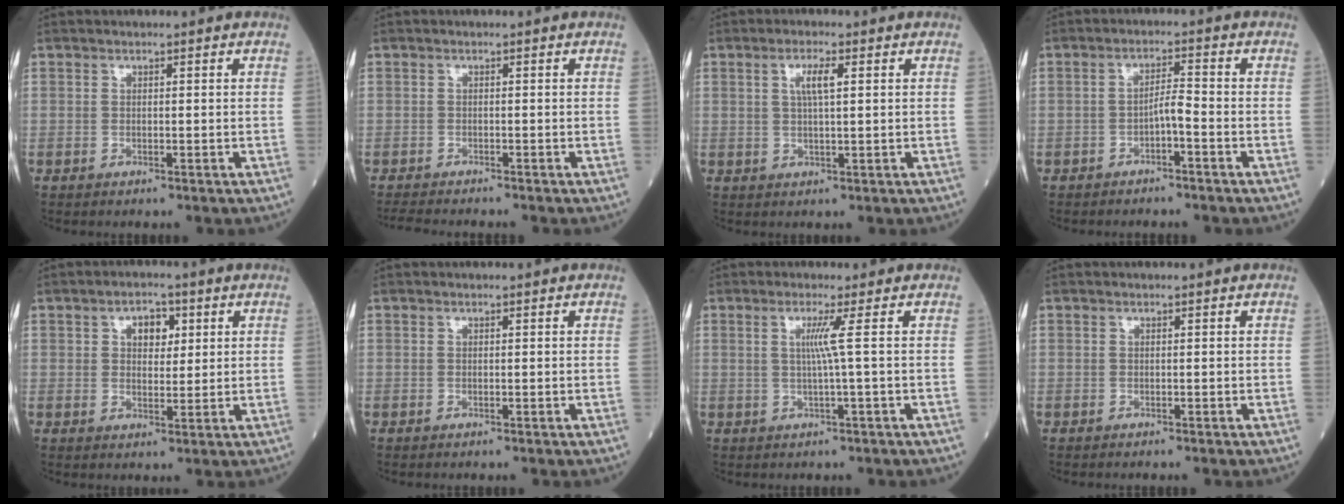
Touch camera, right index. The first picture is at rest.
{"total": 3.2, "force": [-3.1, 0.2, 0.8], "torque": [-0.017, -0.016, -0.054]}
{"total": 3.5, "force": [1.2, 0.5, 3.3], "torque": [-0.065, 0.002, 0.020]}
{"total": 2.6, "force": [-1.5, 0.2, 2.1], "torque": [-0.037, 0.005, -0.026]}
{"total": 4.4, "force": [1.7, 2.6, 3.1], "torque": [-0.047, 0.009, 0.025]}
{"total": 0.0}
{"total": 2.9, "force": [0.4, -1.3, 2.5], "torque": [-0.052, -0.003, 0.010]}
{"total": 0.0}